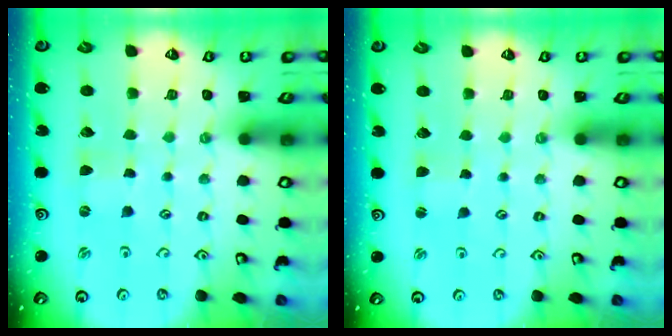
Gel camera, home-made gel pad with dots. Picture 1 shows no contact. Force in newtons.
{"total": 1.6, "press": 1.6, "slide": 0.2}